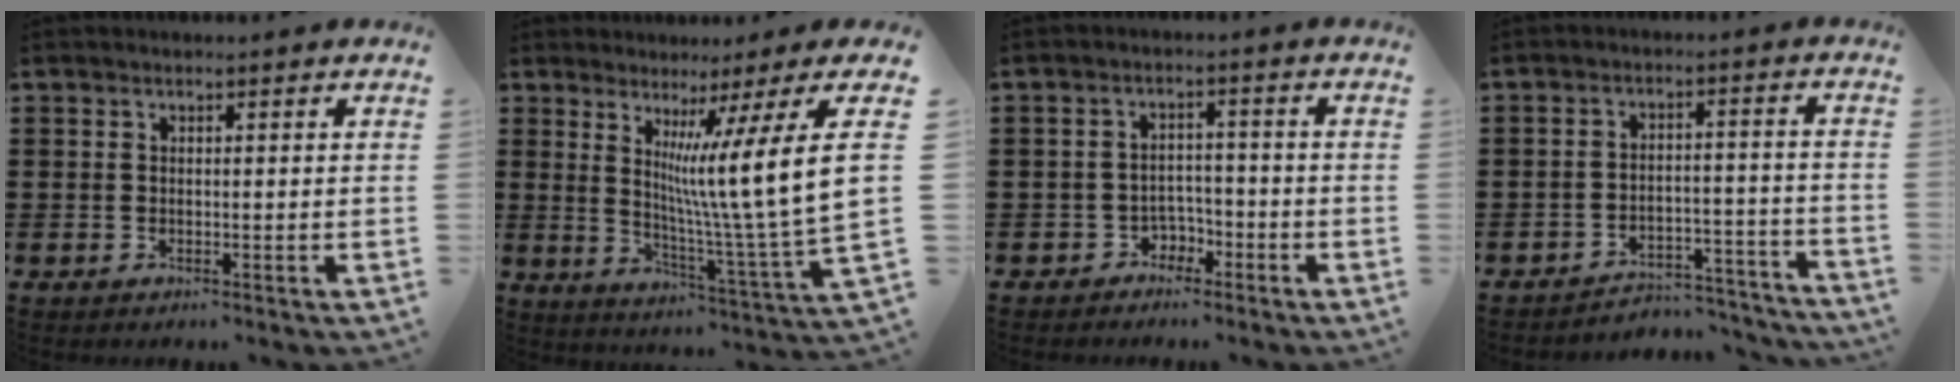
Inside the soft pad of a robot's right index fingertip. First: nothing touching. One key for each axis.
{"total": 13.1, "fx": 3.6, "fy": -0.3, "fz": 12.6, "tx": -0.224, "ty": -0.036, "tz": 0.044}
{"total": 2.9, "fx": -2.4, "fy": 1.6, "fz": 0.5, "tx": -0.019, "ty": 0.003, "tz": -0.051}
{"total": 4.7, "fx": -4.5, "fy": 1.0, "fz": 1.0, "tx": -0.019, "ty": 0.007, "tz": -0.092}